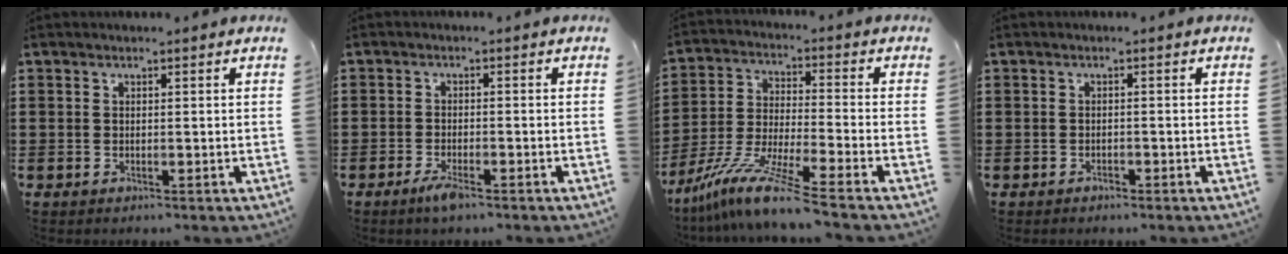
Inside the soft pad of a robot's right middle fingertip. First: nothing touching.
{"total": 2.7, "force": [-1.8, 0.7, 1.9], "torque": [-0.046, -0.002, -0.037]}
{"total": 10.7, "force": [-8.7, -0.2, 6.2], "torque": [-0.130, -0.002, -0.177]}
{"total": 0.9, "force": [-0.8, 0.4, 0.2], "torque": [-0.005, 0.001, -0.018]}